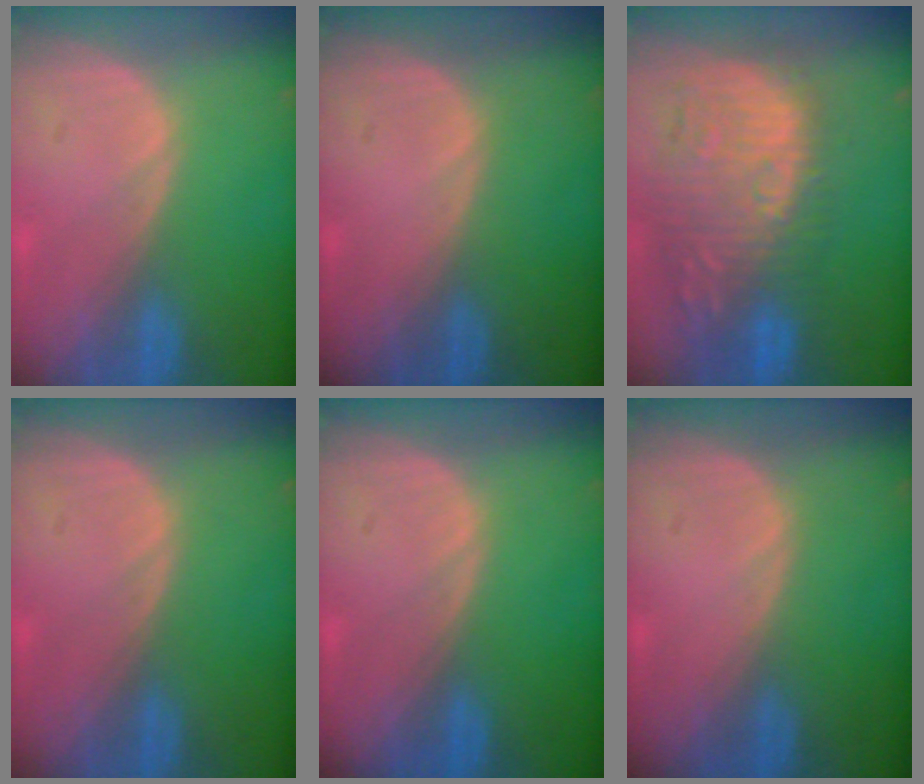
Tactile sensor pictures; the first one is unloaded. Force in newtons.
{"total": 0.0}
{"total": 12.8, "press": 11.7, "slide": 5.4}
{"total": 0.0}
{"total": 0.0}
{"total": 0.0}